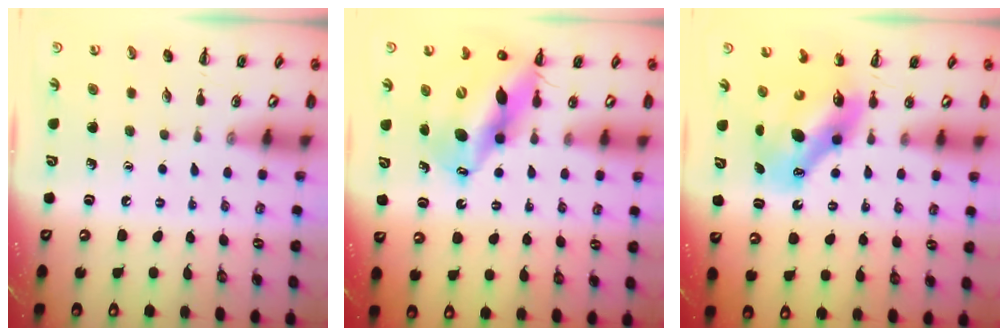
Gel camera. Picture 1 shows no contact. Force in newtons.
{"total": 15.3, "press": 14.7, "slide": 4.3}
{"total": 9.6, "press": 9.1, "slide": 3.0}